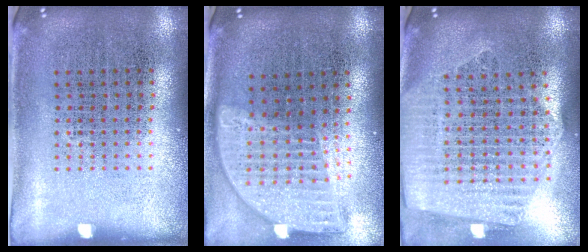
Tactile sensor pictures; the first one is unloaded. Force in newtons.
{"total": 2.0, "press": 1.6, "slide": 1.2}
{"total": 2.5, "press": 2.2, "slide": 1.1}